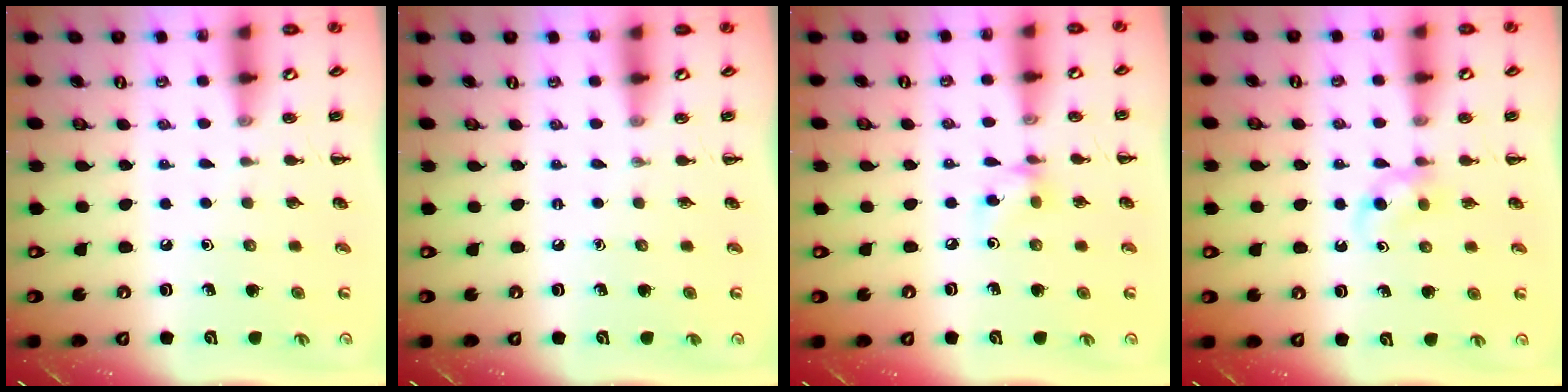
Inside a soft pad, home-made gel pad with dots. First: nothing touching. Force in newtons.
{"total": 0.0}
{"total": 6.2, "press": 6.1, "slide": 1.4}
{"total": 2.5, "press": 2.3, "slide": 1.1}